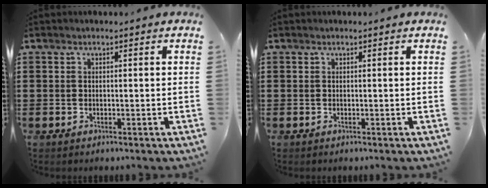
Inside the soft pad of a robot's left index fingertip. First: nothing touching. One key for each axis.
{"total": 0.0}